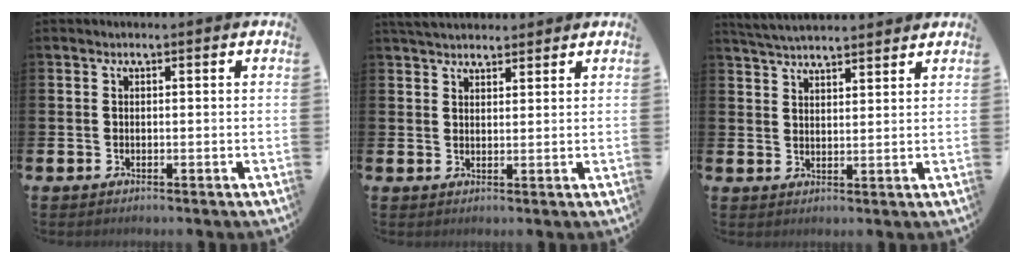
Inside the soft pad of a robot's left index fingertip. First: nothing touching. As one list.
[{"total": 3.5, "force": [3.4, 0.9, 0.6], "torque": [-0.013, -0.012, 0.062]}, {"total": 4.2, "force": [4.2, 0.3, 0.4], "torque": [-0.016, -0.021, 0.076]}]